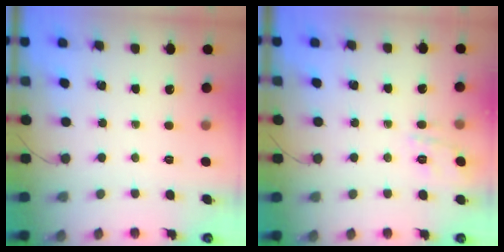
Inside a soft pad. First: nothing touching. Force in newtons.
{"total": 2.4, "press": 2.0, "slide": 1.3}